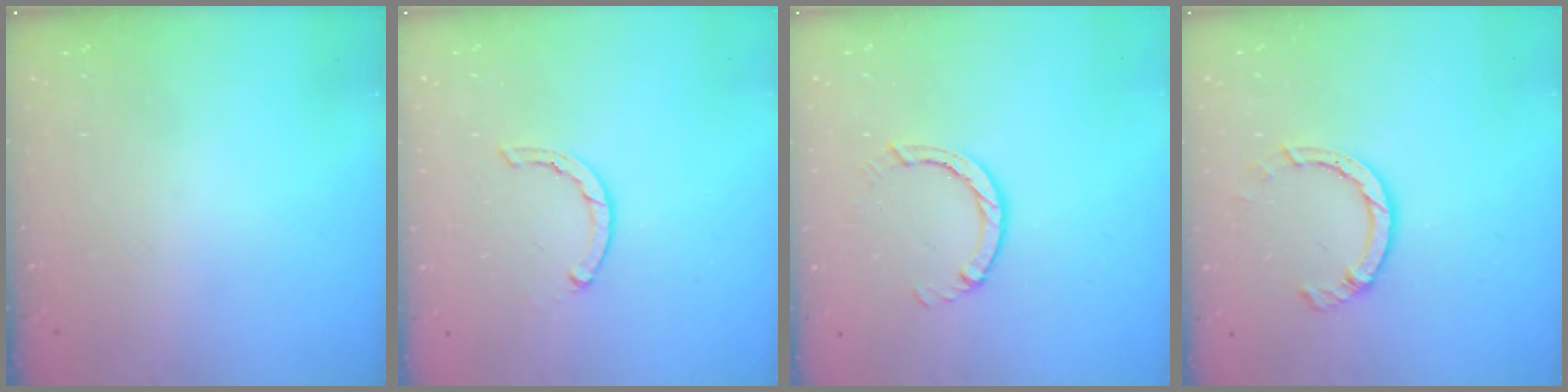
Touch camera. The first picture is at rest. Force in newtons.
{"total": 1.7, "press": 1.6, "slide": 0.3}
{"total": 2.9, "press": 2.9, "slide": 0.5}
{"total": 6.2, "press": 6.2, "slide": 0.9}